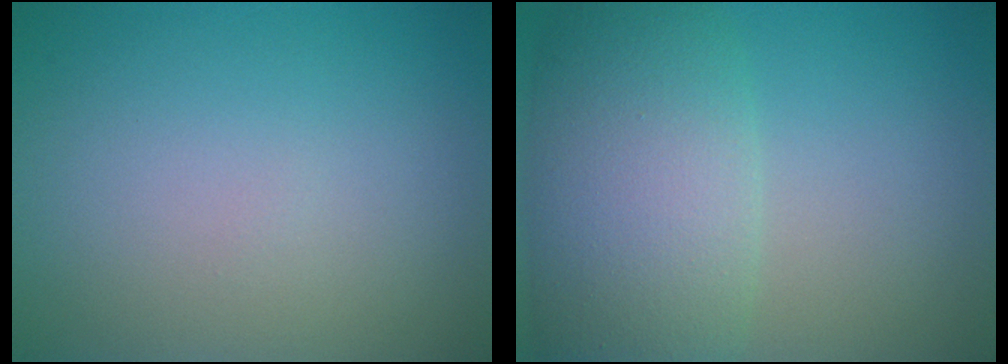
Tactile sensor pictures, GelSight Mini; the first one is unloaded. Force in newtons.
{"total": 8.6, "press": 8.6, "slide": 0.6}